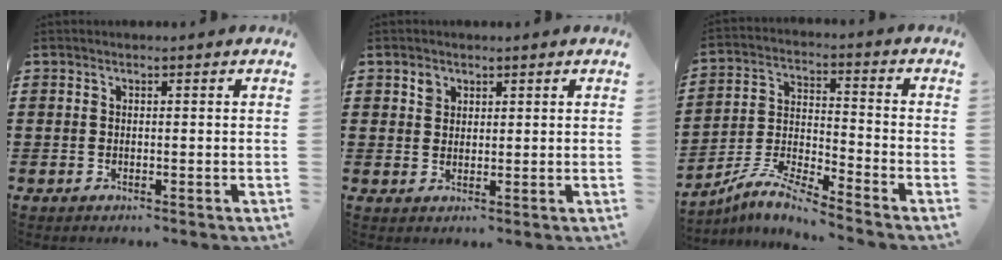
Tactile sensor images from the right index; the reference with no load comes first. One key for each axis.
{"total": 1.8, "fx": 1.1, "fy": 1.3, "fz": 0.3, "tx": -0.010, "ty": 0.005, "tz": 0.023}
{"total": 6.9, "fx": -6.5, "fy": 0.2, "fz": 2.3, "tx": -0.062, "ty": -0.005, "tz": -0.131}